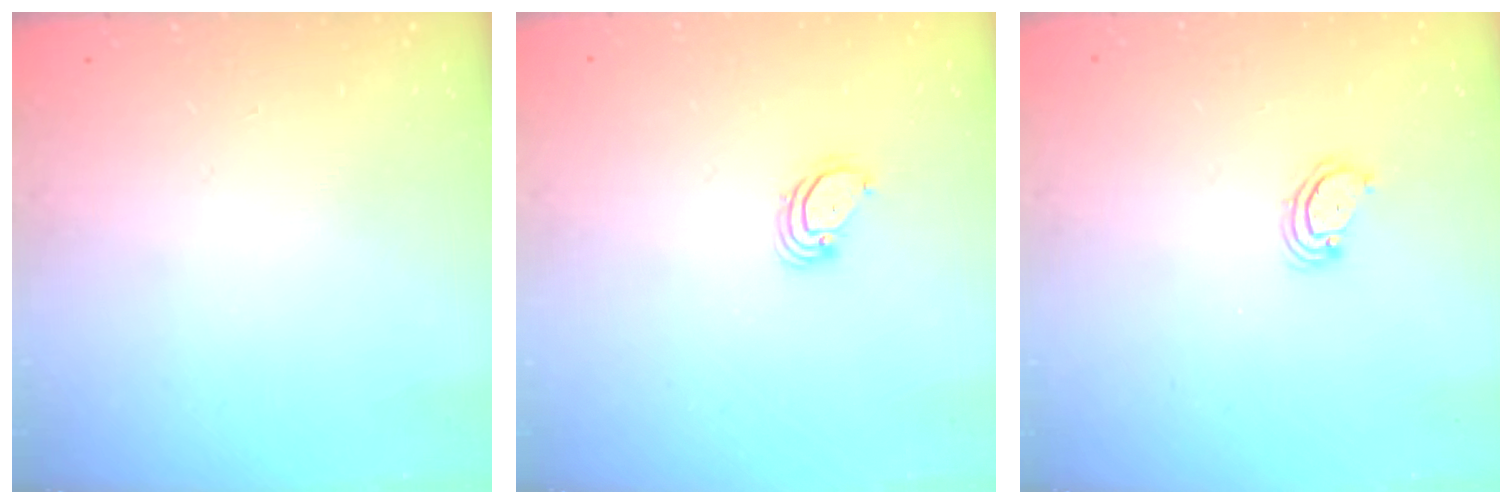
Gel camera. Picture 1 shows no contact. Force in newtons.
{"total": 3.7, "press": 3.7, "slide": 0.3}
{"total": 2.9, "press": 2.9, "slide": 0.3}